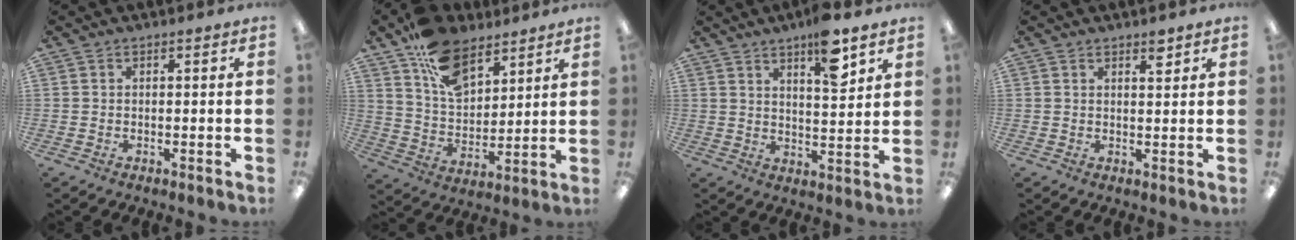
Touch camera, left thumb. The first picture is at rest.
{"total": 14.7, "force": [9.3, 8.3, 7.8], "torque": [-0.136, -0.039, 0.176]}
{"total": 11.3, "force": [7.4, 3.6, 7.7], "torque": [-0.103, -0.039, 0.121]}
{"total": 3.0, "force": [2.3, 0.9, 1.6], "torque": [-0.011, -0.012, 0.036]}